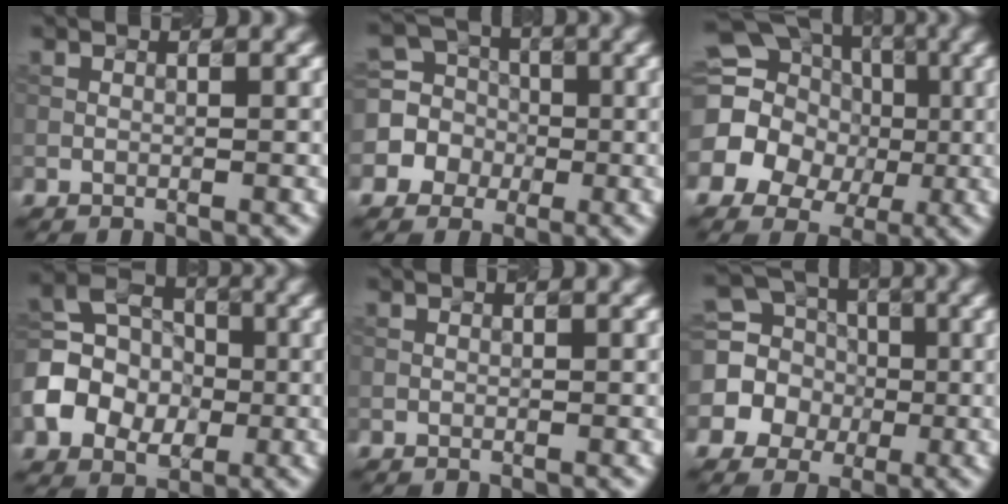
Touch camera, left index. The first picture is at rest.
{"total": 4.4, "force": [-0.3, 4.3, 1.1], "torque": [-0.011, 0.018, -0.031]}
{"total": 15.7, "force": [1.3, 14.3, 6.5], "torque": [-0.164, 0.016, -0.011]}
{"total": 6.6, "force": [-1.8, 5.4, 3.4], "torque": [-0.064, 0.006, -0.042]}
{"total": 0.0}
{"total": 6.9, "force": [0.5, 6.3, 2.8], "torque": [-0.059, 0.017, -0.024]}